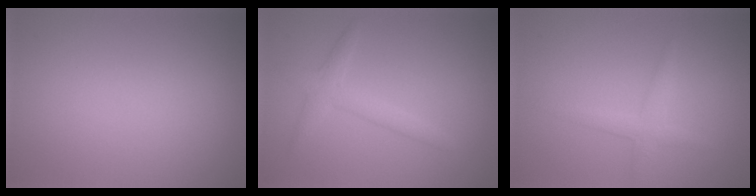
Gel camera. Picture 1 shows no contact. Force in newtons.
{"total": 2.2, "press": 2.2, "slide": 0.1}
{"total": 2.3, "press": 2.3, "slide": 0.1}